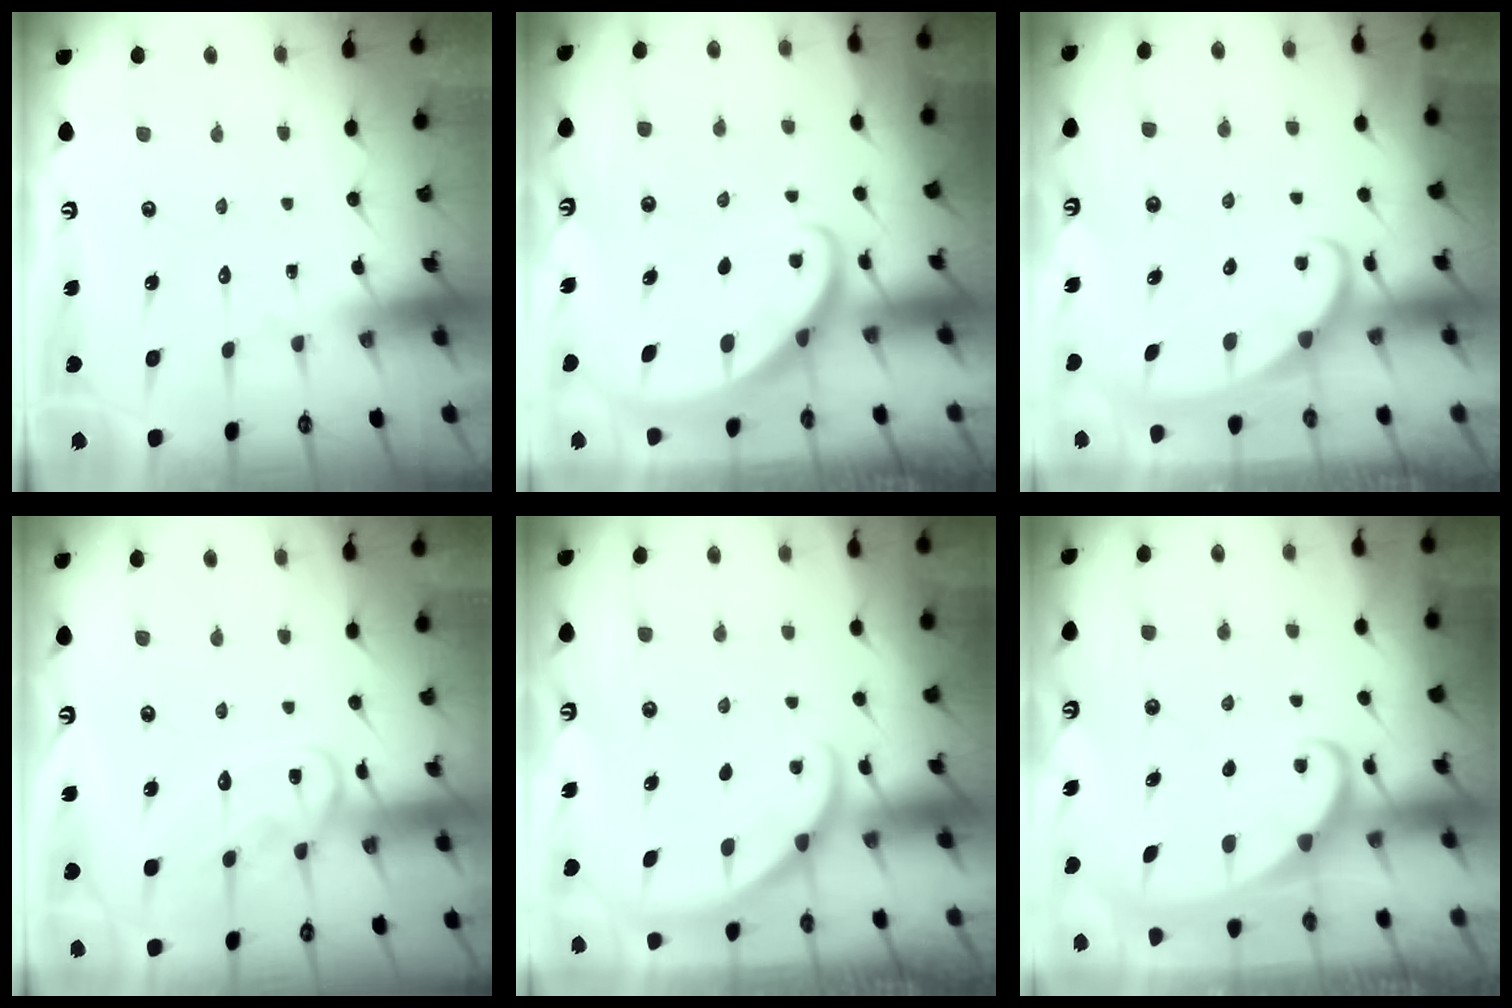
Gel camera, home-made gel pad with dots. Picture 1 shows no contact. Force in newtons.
{"total": 2.7, "press": 2.6, "slide": 0.2}
{"total": 2.4, "press": 2.4, "slide": 0.3}
{"total": 10.0, "press": 10.0, "slide": 0.3}
{"total": 2.1, "press": 2.1, "slide": 0.2}
{"total": 2.0, "press": 2.0, "slide": 0.3}